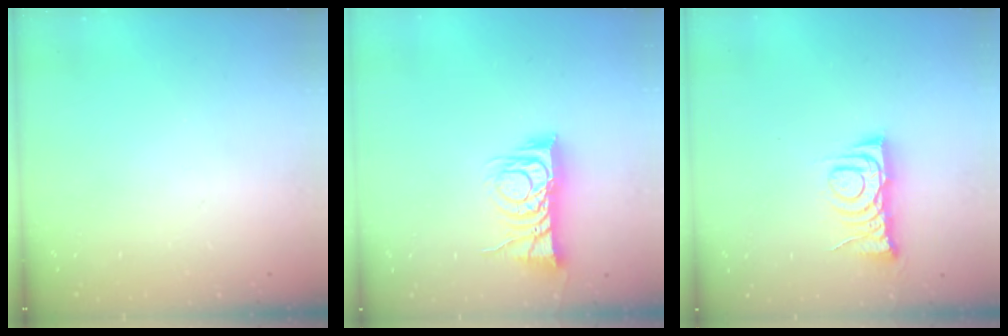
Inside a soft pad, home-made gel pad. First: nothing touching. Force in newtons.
{"total": 9.7, "press": 9.7, "slide": 0.6}
{"total": 6.8, "press": 6.8, "slide": 0.6}